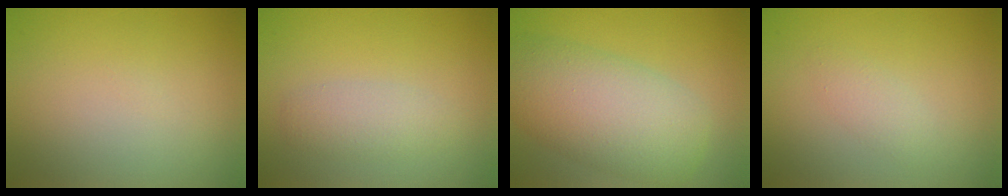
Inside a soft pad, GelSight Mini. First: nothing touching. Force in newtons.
{"total": 2.3, "press": 2.3, "slide": 0.1}
{"total": 8.3, "press": 8.3, "slide": 0.5}
{"total": 1.4, "press": 1.4, "slide": 0.1}